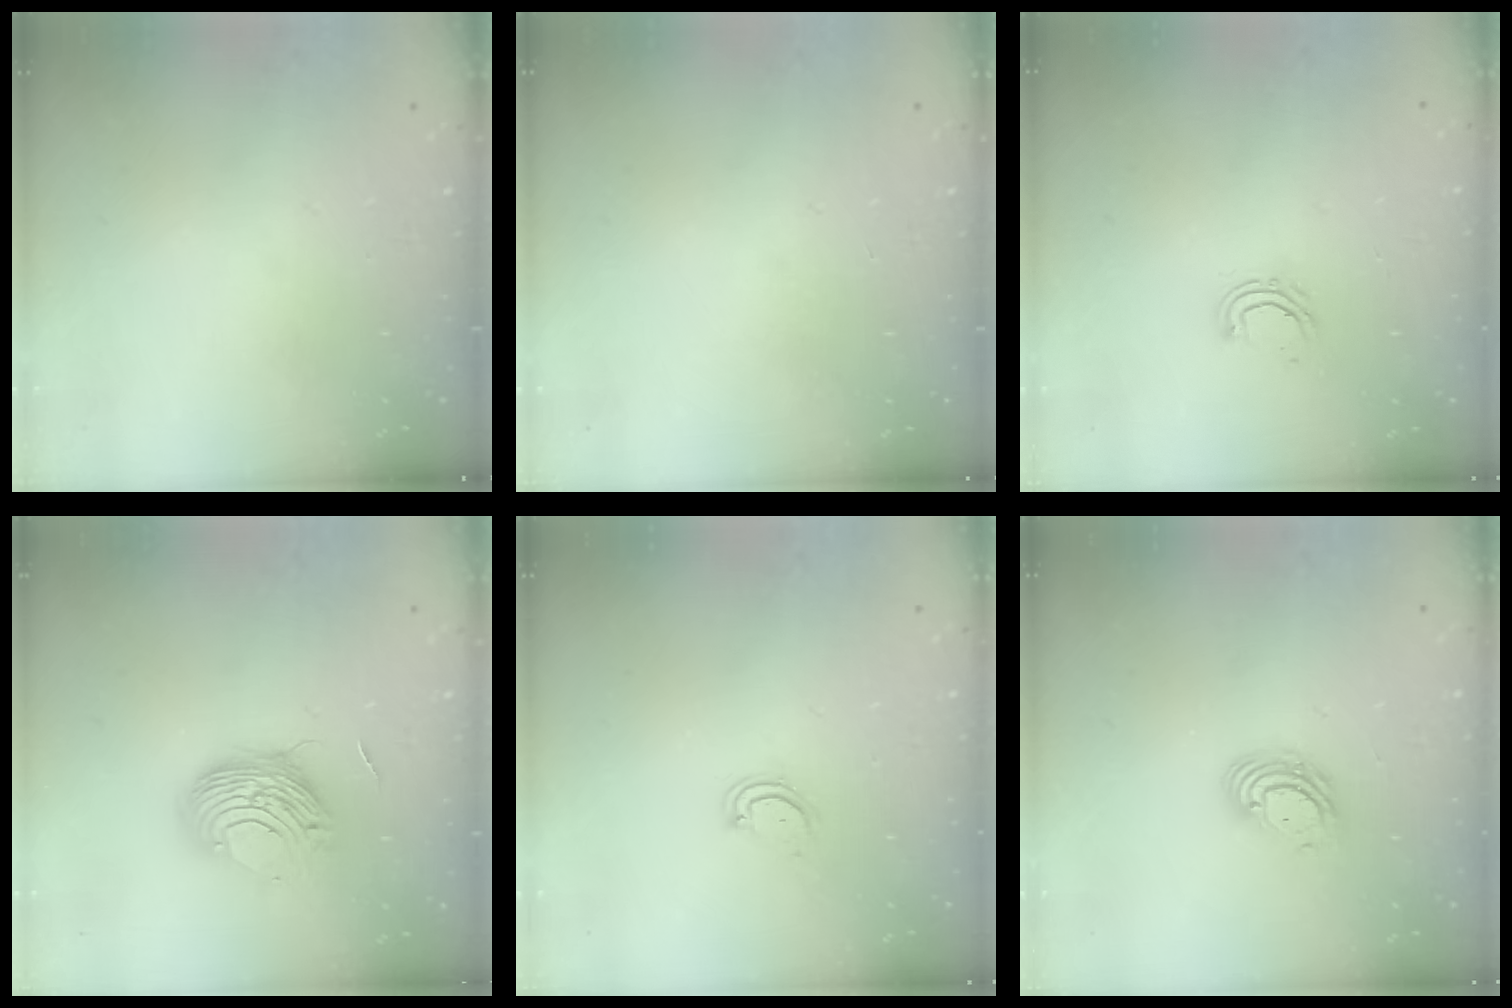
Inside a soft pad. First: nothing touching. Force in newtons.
{"total": 0.0}
{"total": 5.6, "press": 5.4, "slide": 1.4}
{"total": 9.9, "press": 9.9, "slide": 0.7}
{"total": 3.7, "press": 3.7, "slide": 0.4}
{"total": 8.0, "press": 7.8, "slide": 1.5}